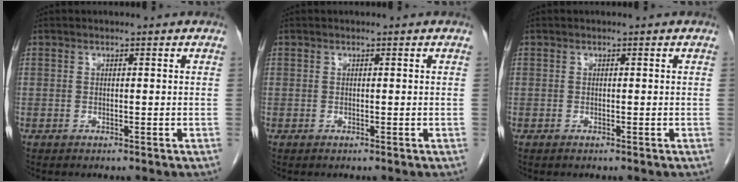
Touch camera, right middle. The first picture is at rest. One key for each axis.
{"total": 0.0}
{"total": 0.0}